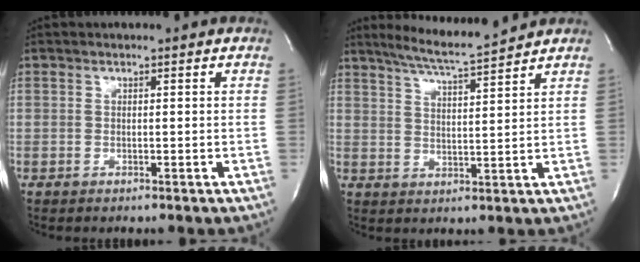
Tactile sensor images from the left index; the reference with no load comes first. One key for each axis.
{"total": 8.5, "fx": 7.7, "fy": -1.0, "fz": 3.4, "tx": -0.064, "ty": -0.003, "tz": 0.128}